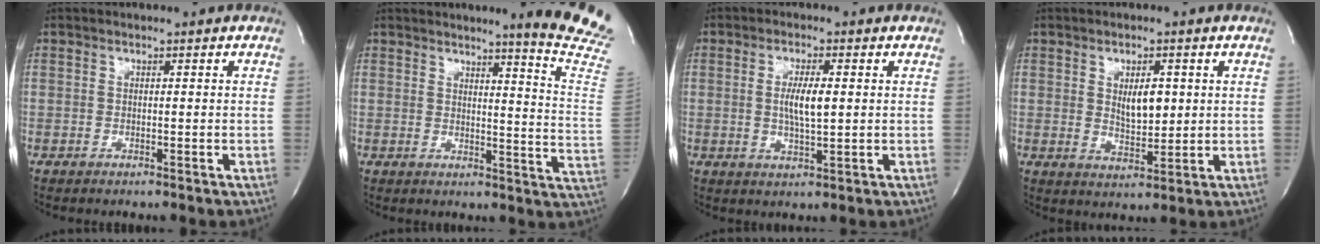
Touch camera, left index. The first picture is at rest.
{"total": 13.3, "force": [11.7, -2.1, 6.1], "torque": [-0.077, -0.120, 0.117]}
{"total": 5.0, "force": [0.5, 1.0, 4.9], "torque": [-0.093, 0.000, 0.009]}
{"total": 5.0, "force": [1.3, 2.2, 4.3], "torque": [-0.074, -0.003, 0.027]}